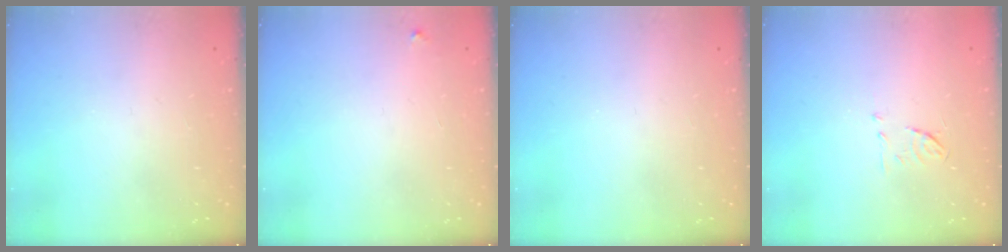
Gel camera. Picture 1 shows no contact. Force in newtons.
{"total": 2.3, "press": 2.3, "slide": 0.2}
{"total": 0.0}
{"total": 5.3, "press": 5.2, "slide": 0.8}